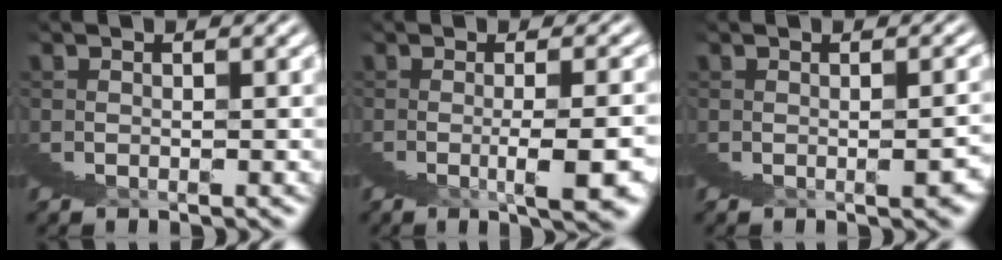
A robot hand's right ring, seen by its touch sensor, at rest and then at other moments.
{"total": 3.6, "force": [-0.3, -2.1, 2.8], "torque": [-0.026, 0.019, -0.005]}
{"total": 1.3, "force": [-0.3, -0.2, 1.2], "torque": [-0.015, 0.006, -0.001]}